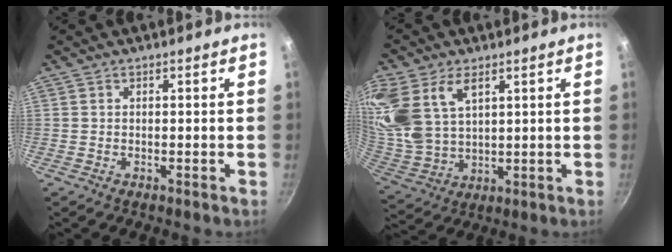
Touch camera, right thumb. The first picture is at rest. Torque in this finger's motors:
{"motor_torque": [-0.33, 2.24, 0.70, 0.72, 0.21]}